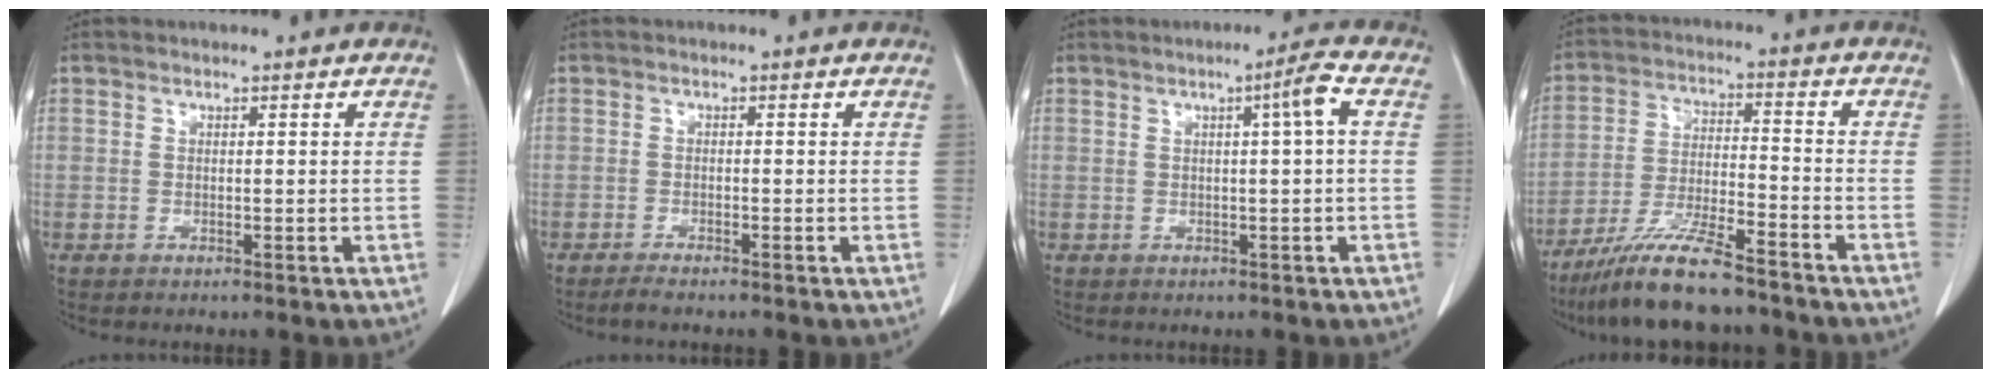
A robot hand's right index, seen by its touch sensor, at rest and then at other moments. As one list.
[{"total": 2.0, "force": [-1.8, 0.1, 1.0], "torque": [-0.020, -0.005, -0.028]}, {"total": 3.2, "force": [0.6, -0.6, 3.1], "torque": [-0.047, 0.004, 0.010]}, {"total": 12.3, "force": [-10.2, 1.3, 6.7], "torque": [-0.123, -0.023, -0.180]}]